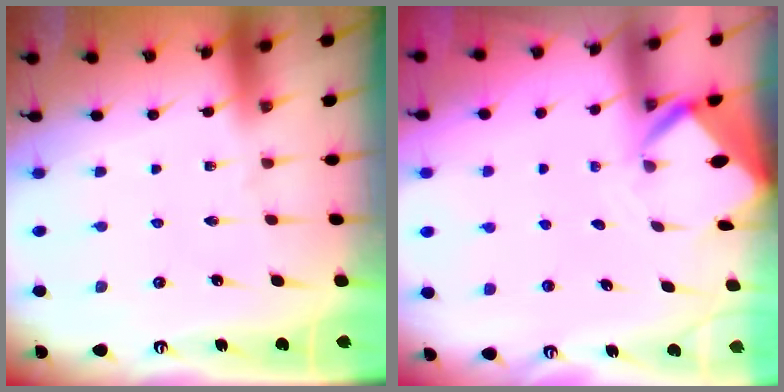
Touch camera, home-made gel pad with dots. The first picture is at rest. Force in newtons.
{"total": 3.0, "press": 3.0, "slide": 0.1}